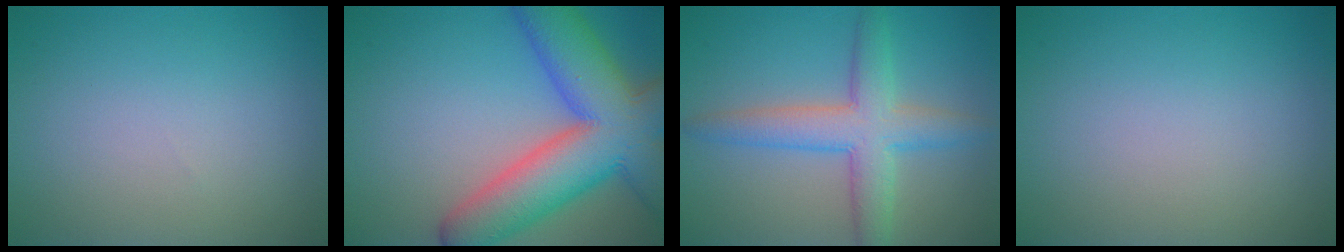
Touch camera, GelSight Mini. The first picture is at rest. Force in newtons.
{"total": 12.5, "press": 12.5, "slide": 0.5}
{"total": 5.5, "press": 5.5, "slide": 0.1}
{"total": 0.0}